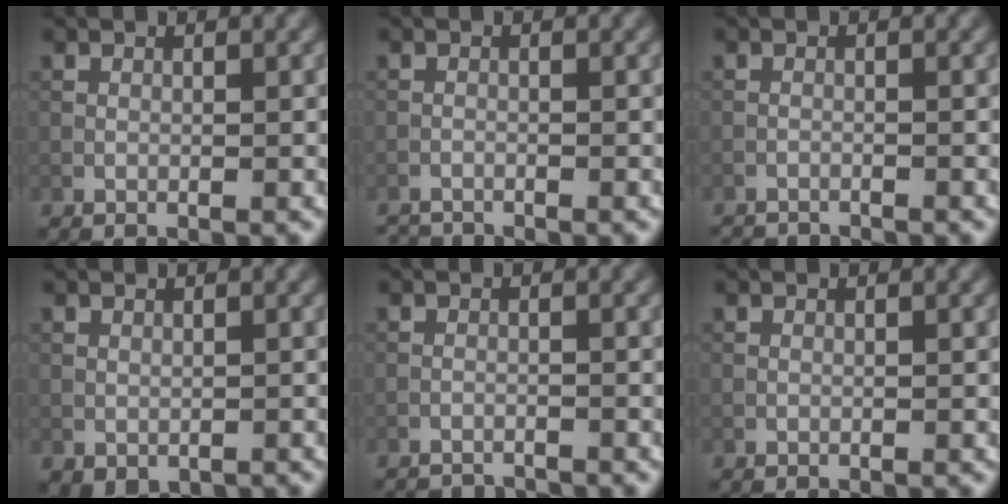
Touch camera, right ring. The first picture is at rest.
{"total": 1.9, "force": [-1.9, 0.0, 0.2], "torque": [-0.012, -0.004, -0.039]}
{"total": 3.2, "force": [-3.2, 0.2, 0.4], "torque": [-0.015, -0.012, -0.053]}
{"total": 0.9, "force": [-0.1, 0.8, 0.5], "torque": [-0.008, -0.006, 0.004]}
{"total": 4.3, "force": [-4.3, 0.5, 0.6], "torque": [-0.012, -0.008, -0.064]}
{"total": 0.0}